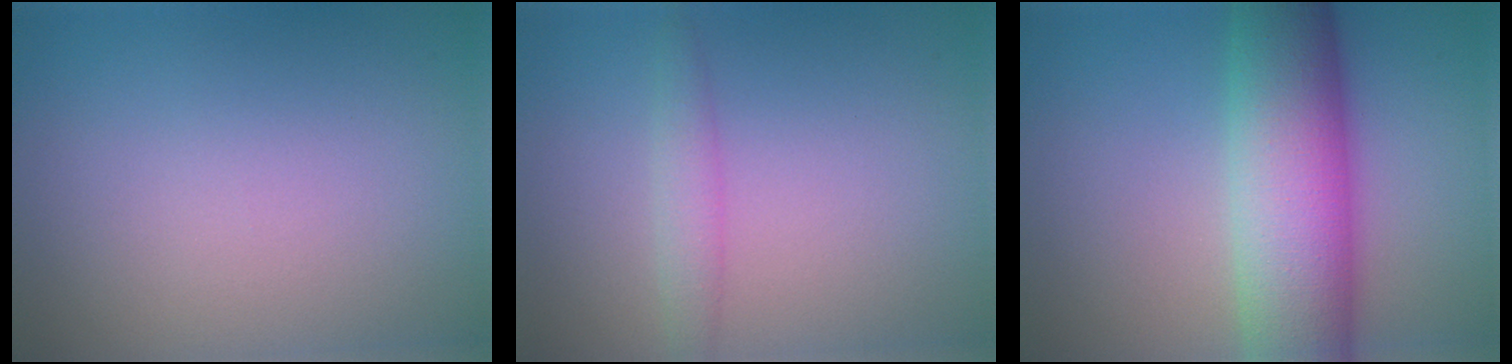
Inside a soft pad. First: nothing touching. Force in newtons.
{"total": 1.7, "press": 1.7, "slide": 0.1}
{"total": 10.3, "press": 10.3, "slide": 0.3}